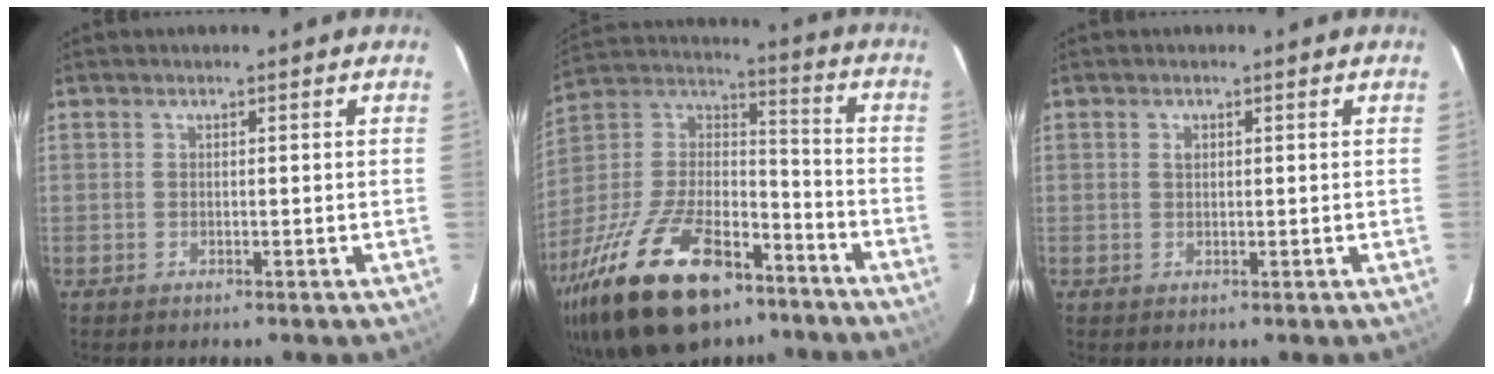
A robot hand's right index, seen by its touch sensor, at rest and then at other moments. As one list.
[{"total": 30.7, "force": [-19.4, 14.1, 19.1], "torque": [-0.390, -0.013, -0.313]}, {"total": 0.9, "force": [0.3, 0.7, 0.5], "torque": [-0.010, 0.004, 0.005]}]